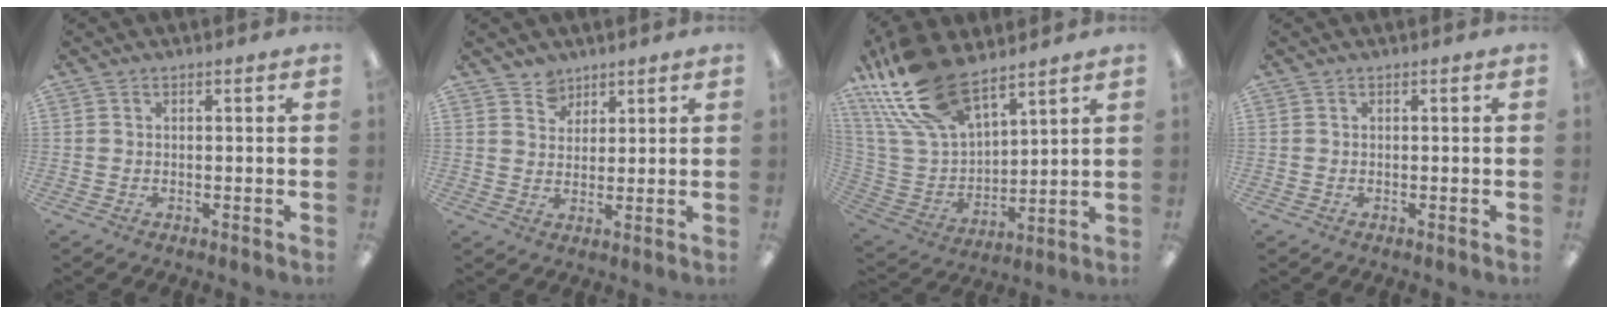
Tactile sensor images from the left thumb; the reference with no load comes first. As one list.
[{"total": 4.5, "force": [3.6, 2.7, 0.0], "torque": [0.002, -0.018, 0.066]}, {"total": 21.2, "force": [14.8, 10.1, 11.4], "torque": [-0.266, -0.067, 0.271]}, {"total": 0.0}]